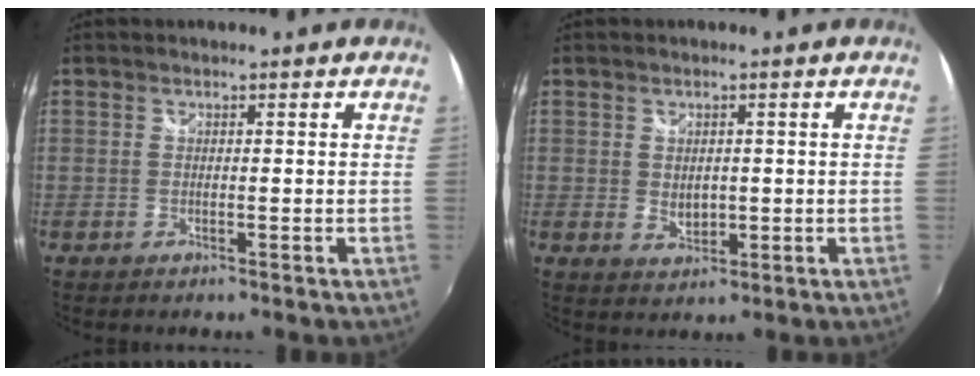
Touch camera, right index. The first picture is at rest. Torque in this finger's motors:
{"motor_torque": [-0.03, 0.01, 0.15, 0.01]}